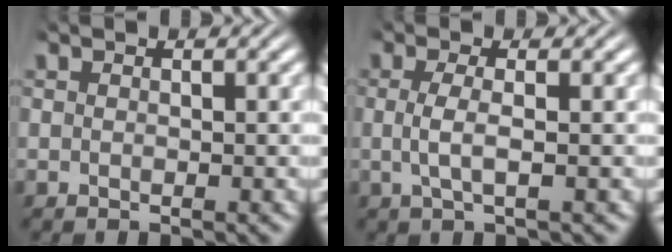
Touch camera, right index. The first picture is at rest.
{"total": 2.2, "force": [-0.1, 0.3, 2.2], "torque": [-0.053, -0.008, 0.004]}